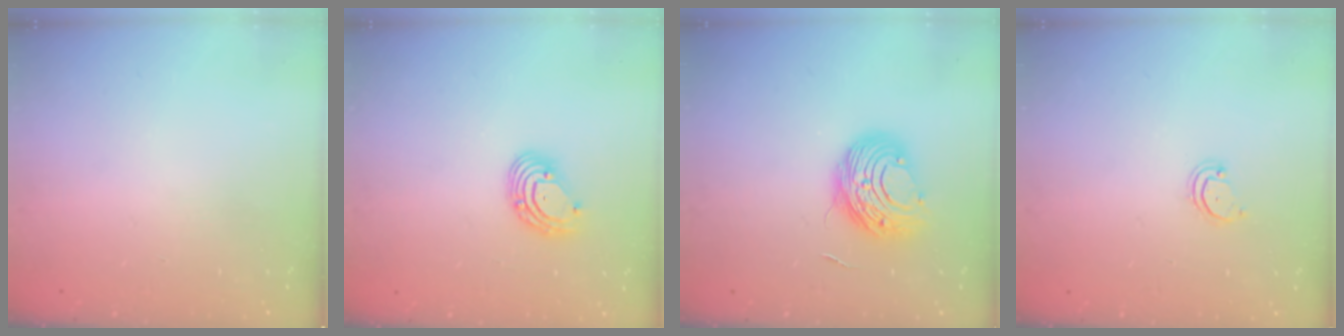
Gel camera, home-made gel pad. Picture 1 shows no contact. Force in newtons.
{"total": 6.5, "press": 6.4, "slide": 0.8}
{"total": 9.6, "press": 9.5, "slide": 1.2}
{"total": 2.5, "press": 2.5, "slide": 0.2}